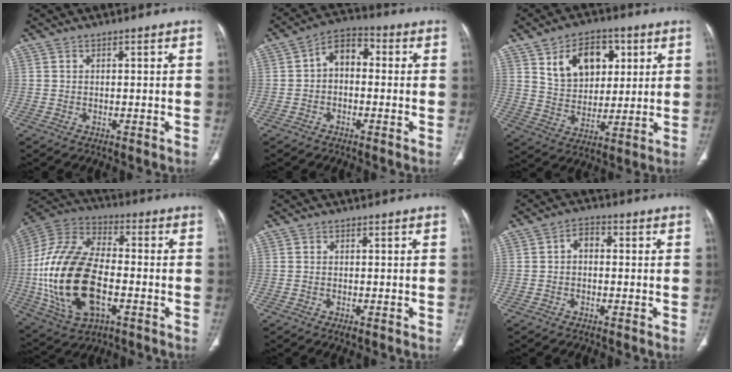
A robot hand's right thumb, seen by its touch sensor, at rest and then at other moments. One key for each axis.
{"total": 6.7, "fx": 0.0, "fy": 4.6, "fz": 4.9, "tx": -0.060, "ty": 0.027, "tz": -0.017}
{"total": 13.4, "fx": 5.3, "fy": 9.0, "fz": 8.3, "tx": -0.090, "ty": -0.018, "tz": 0.097}
{"total": 24.1, "fx": -4.2, "fy": 13.2, "fz": 19.7, "tx": -0.407, "ty": 0.011, "tz": -0.071}
{"total": 1.2, "fx": -0.7, "fy": 0.4, "fz": 0.9, "tx": -0.019, "ty": -0.002, "tz": -0.009}
{"total": 3.2, "fx": -0.1, "fy": 2.2, "fz": 2.3, "tx": -0.027, "ty": 0.014, "tz": -0.012}